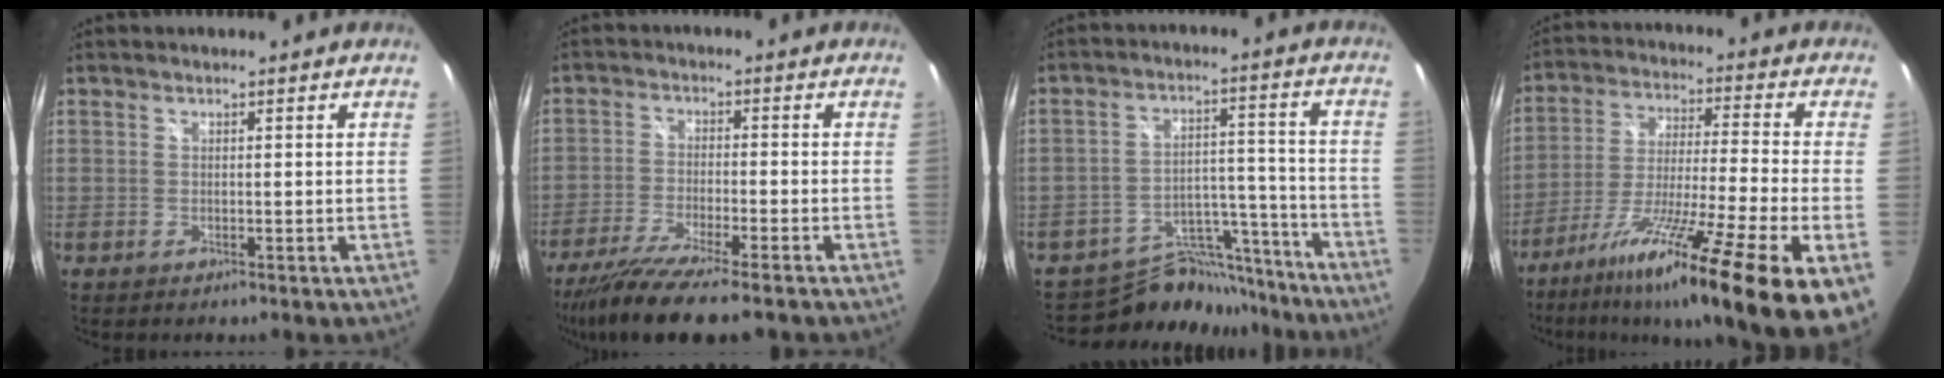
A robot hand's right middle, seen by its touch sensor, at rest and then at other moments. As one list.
[{"total": 11.9, "force": [-9.5, 0.7, 7.2], "torque": [-0.154, -0.038, -0.164]}, {"total": 14.0, "force": [-12.8, 5.5, 2.0], "torque": [-0.037, 0.044, -0.183]}, {"total": 22.7, "force": [-14.1, 0.0, 17.8], "torque": [-0.288, -0.051, -0.236]}]